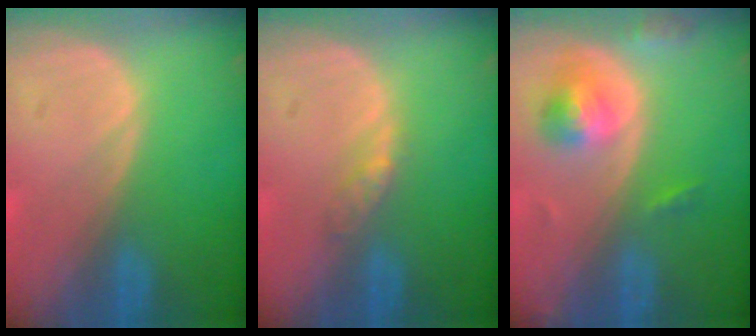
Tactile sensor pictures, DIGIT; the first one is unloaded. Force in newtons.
{"total": 2.2, "press": 1.9, "slide": 1.2}
{"total": 5.3, "press": 4.9, "slide": 2.2}